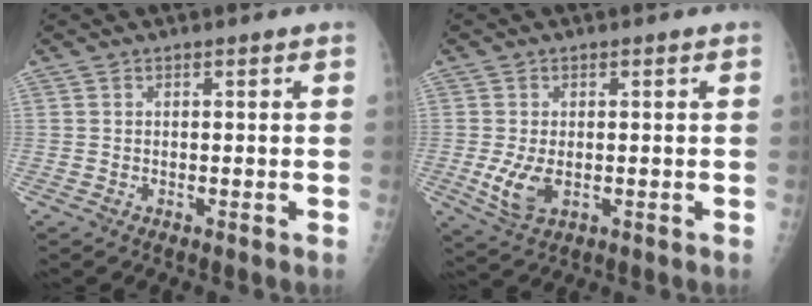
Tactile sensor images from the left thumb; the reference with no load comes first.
{"total": 5.7, "force": [-0.9, 3.2, 4.6], "torque": [-0.101, -0.010, -0.011]}